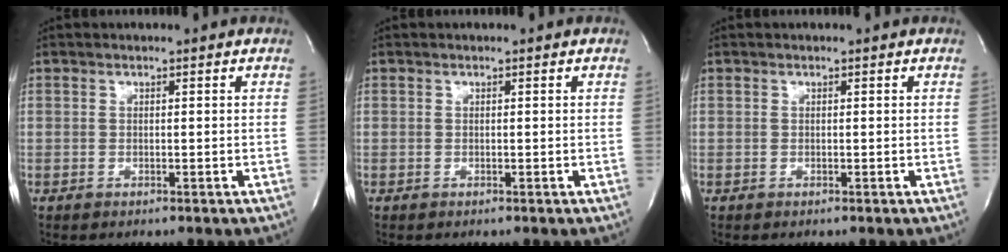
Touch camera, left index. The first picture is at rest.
{"total": 0.0}
{"total": 0.0}